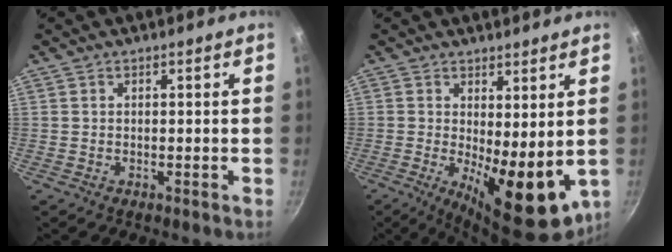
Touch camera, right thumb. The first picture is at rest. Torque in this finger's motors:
{"motor_torque": [-0.40, 1.09, 0.83, -0.17, 0.27]}